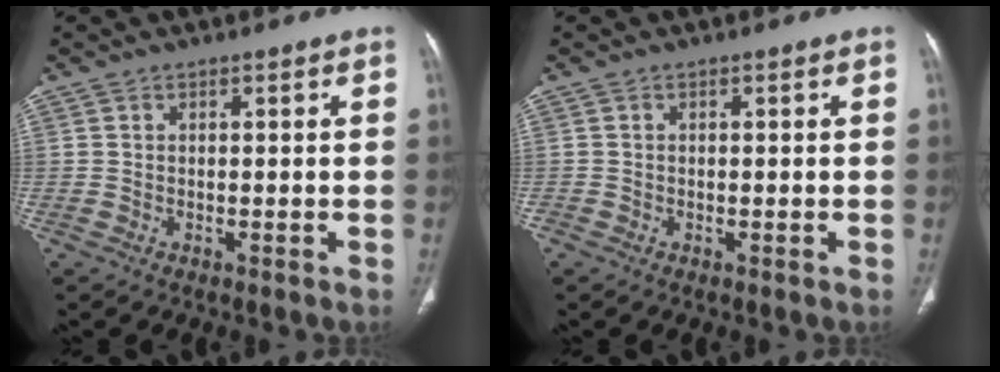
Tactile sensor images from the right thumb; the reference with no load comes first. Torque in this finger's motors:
{"motor_torque": [0.02, 0.03, -0.34, 0.28, 0.08]}